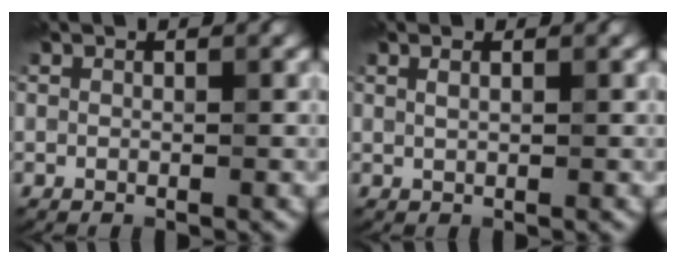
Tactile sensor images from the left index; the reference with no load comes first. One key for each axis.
{"total": 1.2, "fx": 0.8, "fy": 0.4, "fz": 0.8, "tx": -0.013, "ty": 0.003, "tz": 0.012}